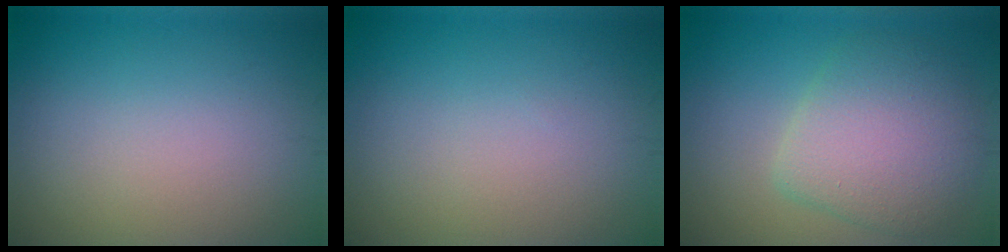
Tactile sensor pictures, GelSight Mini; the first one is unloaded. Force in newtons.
{"total": 0.0}
{"total": 5.6, "press": 5.6, "slide": 0.3}